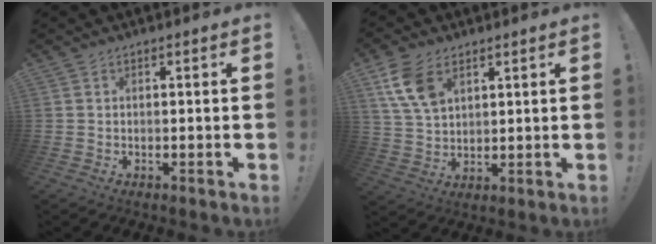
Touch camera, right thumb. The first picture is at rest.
{"total": 10.8, "force": [5.4, 6.6, 6.7], "torque": [-0.131, -0.015, 0.104]}